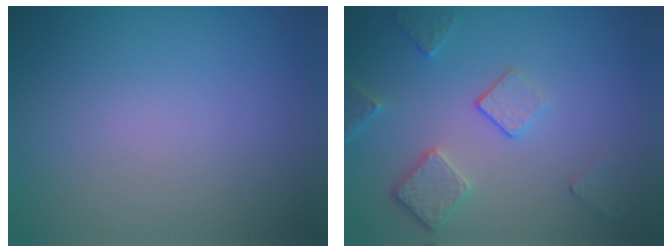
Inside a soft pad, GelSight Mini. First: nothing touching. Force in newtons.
{"total": 3.7, "press": 2.8, "slide": 2.4}